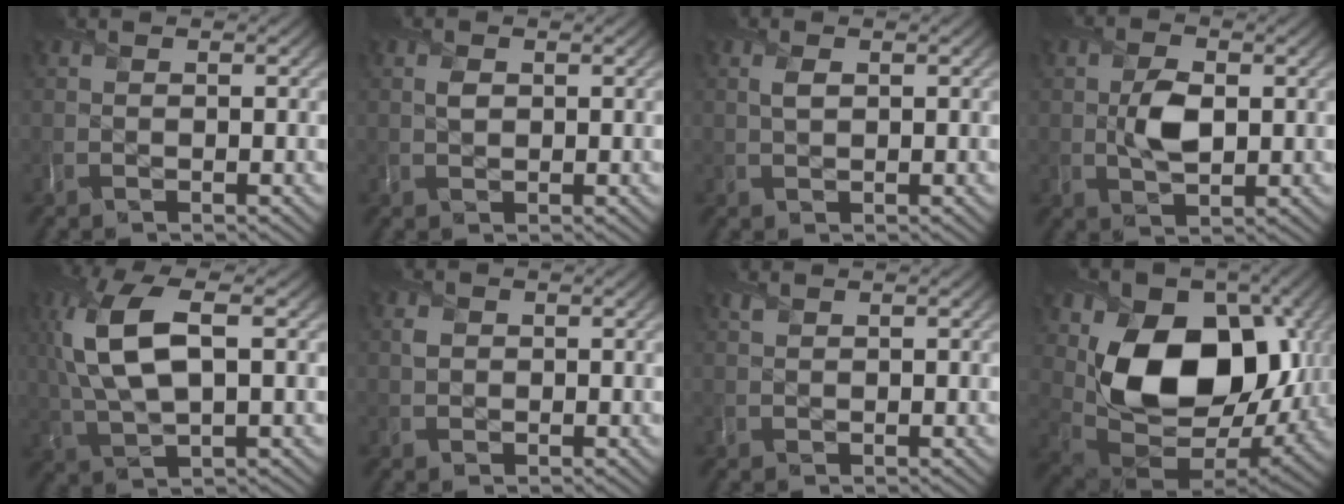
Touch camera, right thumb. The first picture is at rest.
{"total": 1.1, "force": [0.3, 0.9, 0.5], "torque": [-0.014, -0.005, 0.008]}
{"total": 1.4, "force": [0.6, 0.7, 1.0], "torque": [-0.026, -0.002, 0.013]}
{"total": 4.4, "force": [0.1, 2.8, 3.5], "torque": [-0.070, -0.006, 0.003]}
{"total": 11.4, "force": [2.2, 4.8, 10.0], "torque": [-0.244, 0.009, 0.042]}
{"total": 1.0, "force": [0.4, 0.9, 0.2], "torque": [-0.008, -0.002, 0.006]}
{"total": 0.7, "force": [0.7, 0.2, 0.1], "torque": [-0.005, -0.001, 0.015]}
{"total": 16.1, "force": [3.0, 11.6, 10.7], "torque": [-0.180, -0.023, 0.064]}